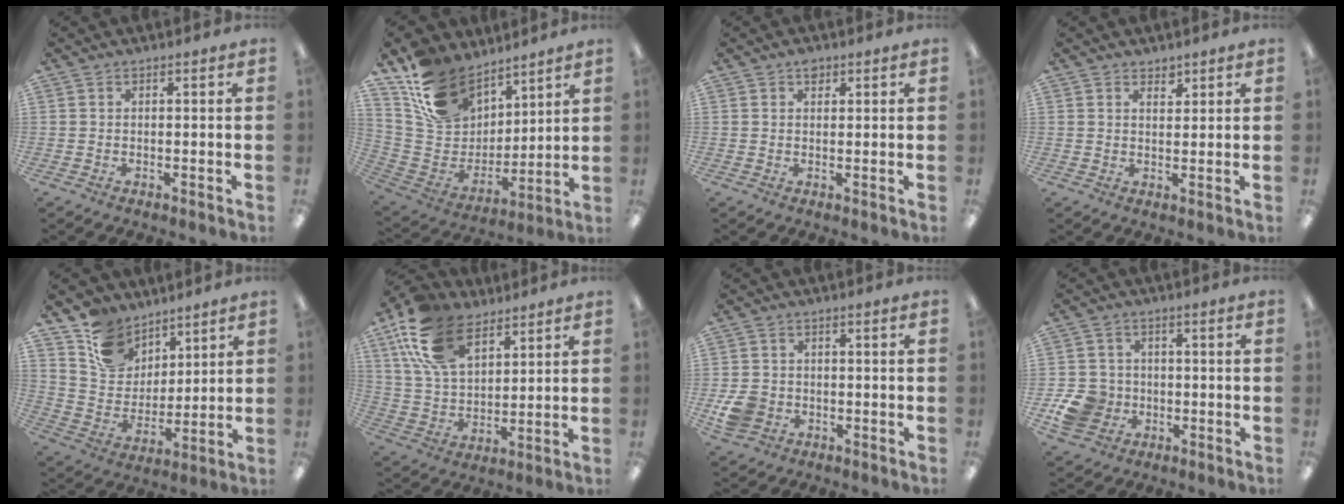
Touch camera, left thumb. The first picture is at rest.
{"total": 17.0, "force": [12.0, 10.4, 6.1], "torque": [-0.136, -0.069, 0.233]}
{"total": 1.9, "force": [1.2, 1.2, 0.8], "torque": [-0.008, -0.002, 0.020]}
{"total": 2.2, "force": [1.9, 1.0, 0.3], "torque": [0.008, -0.013, 0.033]}
{"total": 12.5, "force": [9.2, 8.1, 2.6], "torque": [-0.070, -0.057, 0.184]}
{"total": 17.7, "force": [10.1, 10.0, 10.6], "torque": [-0.230, -0.021, 0.189]}
{"total": 5.8, "force": [-1.7, 4.8, 2.6], "torque": [-0.053, 0.007, -0.030]}
{"total": 8.6, "force": [-2.3, 7.7, 3.1], "torque": [-0.067, 0.018, -0.038]}